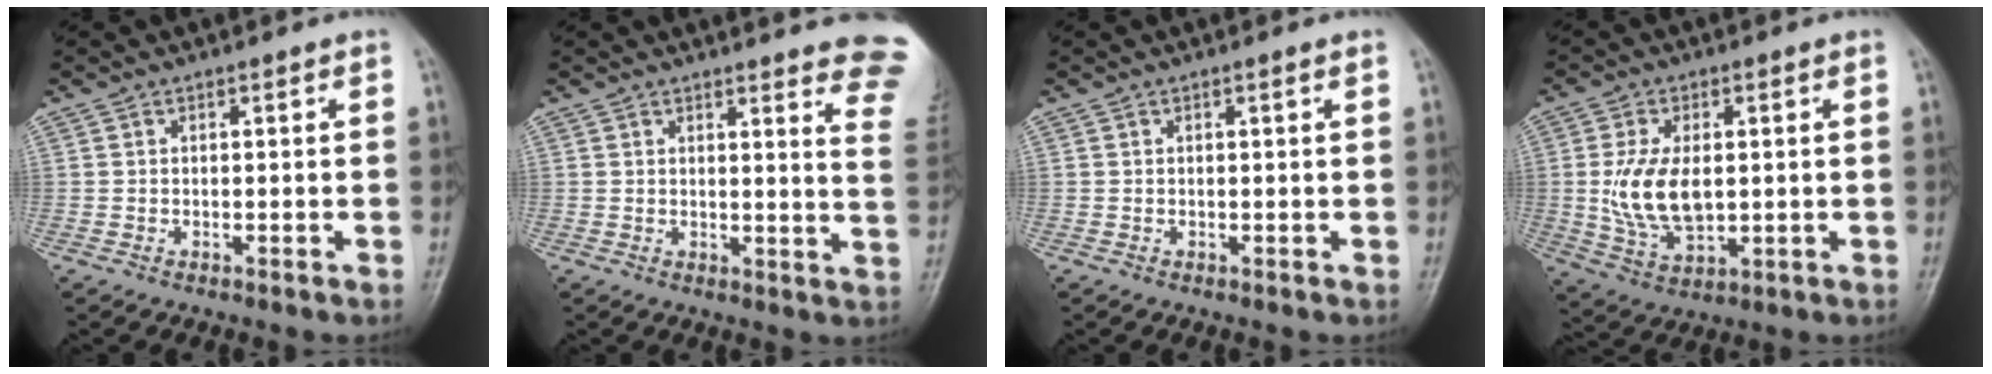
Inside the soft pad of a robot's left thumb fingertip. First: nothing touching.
{"total": 13.9, "force": [12.1, 2.0, 6.4], "torque": [-0.040, -0.091, 0.111]}
{"total": 0.5, "force": [0.2, -0.1, 0.5], "torque": [-0.011, 0.001, 0.003]}
{"total": 10.9, "force": [0.5, 6.2, 8.9], "torque": [-0.167, -0.011, 0.020]}